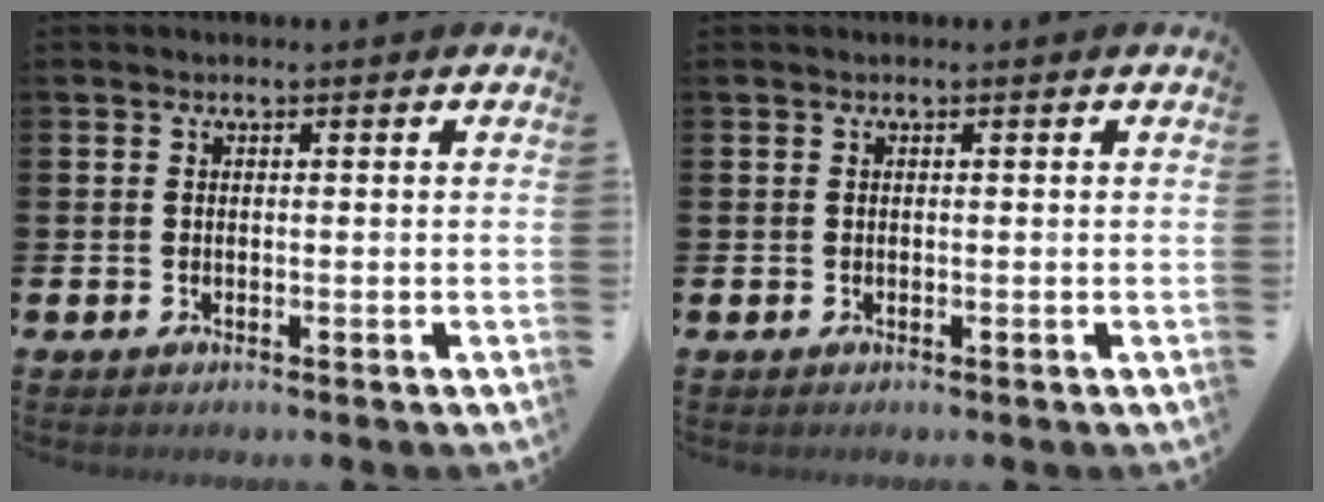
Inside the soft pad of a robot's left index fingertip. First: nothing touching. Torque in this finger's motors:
{"motor_torque": [0.00, 0.00, 0.00, 0.01]}